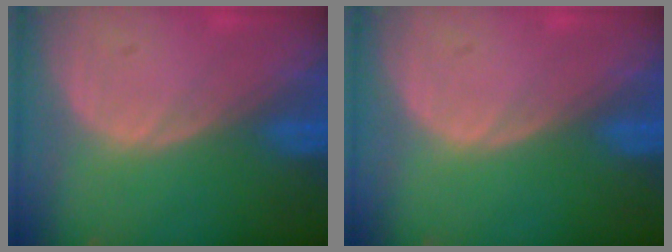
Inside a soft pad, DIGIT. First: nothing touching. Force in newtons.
{"total": 0.0}